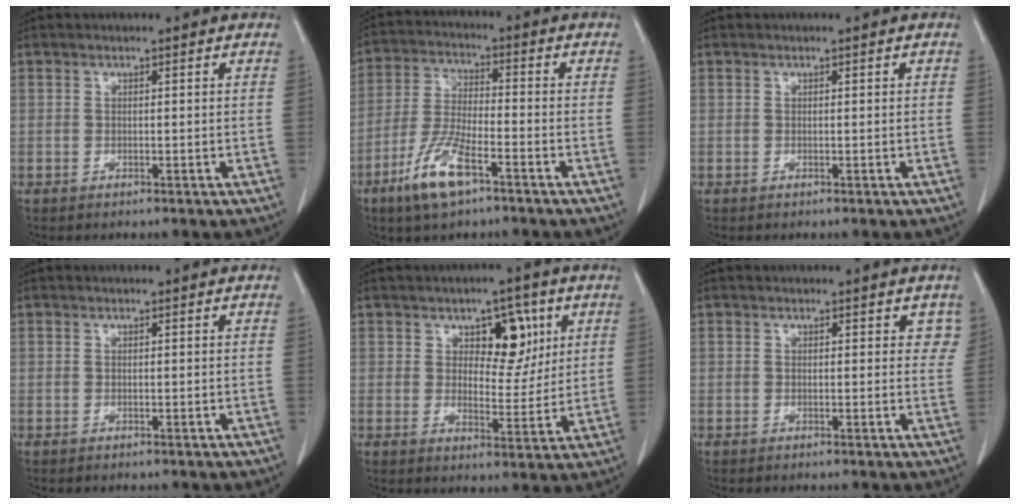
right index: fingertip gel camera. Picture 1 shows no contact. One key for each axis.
{"total": 9.2, "fx": -5.3, "fy": 2.2, "fz": 7.3, "tx": -0.153, "ty": -0.012, "tz": -0.099}
{"total": 0.0}
{"total": 0.0}
{"total": 7.3, "fx": 3.1, "fy": 3.9, "fz": 5.4, "tx": -0.066, "ty": 0.006, "tz": 0.048}
{"total": 2.1, "fx": 1.2, "fy": 1.4, "fz": 0.9, "tx": 0.008, "ty": 0.002, "tz": 0.007}